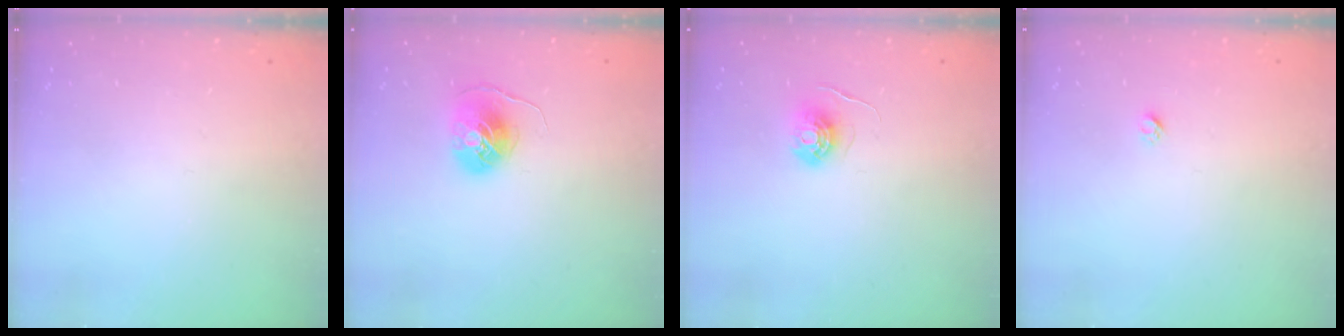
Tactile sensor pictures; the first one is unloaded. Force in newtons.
{"total": 7.5, "press": 7.5, "slide": 0.1}
{"total": 5.8, "press": 5.8, "slide": 0.3}
{"total": 1.9, "press": 1.9, "slide": 0.1}